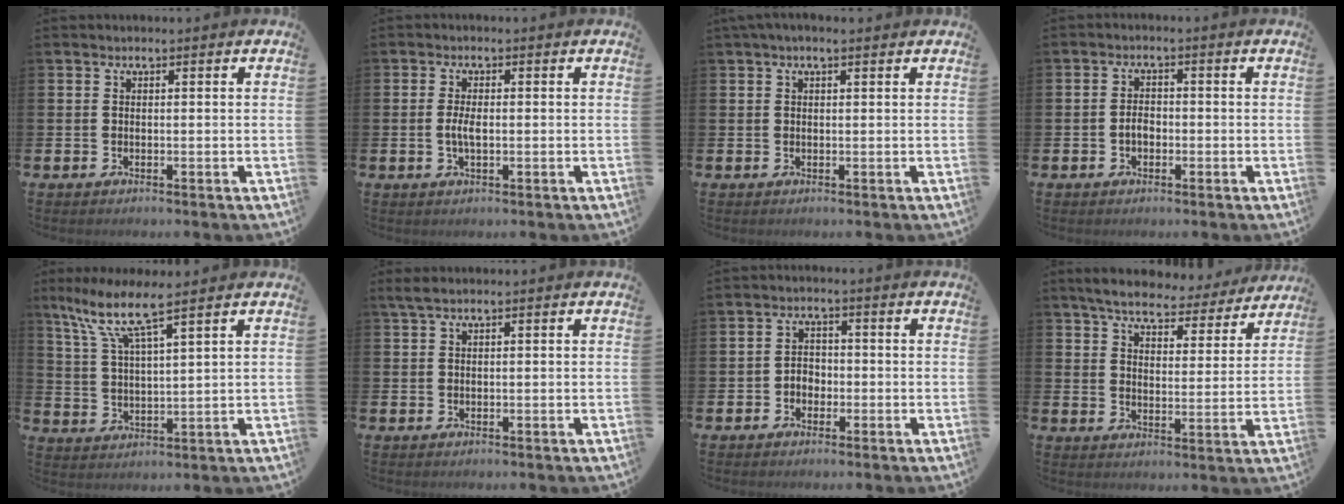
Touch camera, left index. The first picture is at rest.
{"total": 2.5, "force": [-0.1, 1.0, 2.3], "torque": [-0.037, -0.001, -0.005]}
{"total": 1.3, "force": [0.9, 0.2, 0.9], "torque": [-0.013, 0.001, 0.013]}
{"total": 2.2, "force": [-0.5, 1.5, 1.5], "torque": [-0.014, 0.000, -0.015]}
{"total": 7.7, "force": [6.0, 0.7, 4.8], "torque": [-0.114, -0.022, 0.102]}
{"total": 1.4, "force": [0.9, 0.1, 1.0], "torque": [-0.023, 0.004, 0.015]}
{"total": 2.3, "force": [-1.0, 1.9, 0.9], "torque": [-0.014, 0.005, -0.025]}
{"total": 6.2, "force": [5.9, 1.3, 1.7], "torque": [-0.050, -0.037, 0.098]}